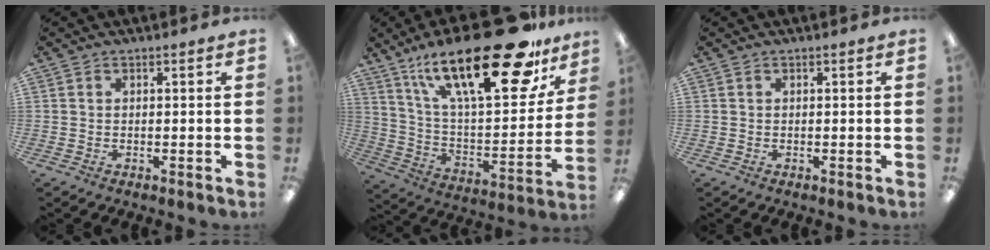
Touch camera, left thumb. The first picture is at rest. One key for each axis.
{"total": 31.7, "fx": 19.4, "fy": 10.7, "fz": 22.7, "tx": -0.364, "ty": -0.111, "tz": 0.321}
{"total": 0.0}